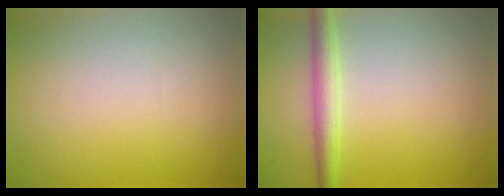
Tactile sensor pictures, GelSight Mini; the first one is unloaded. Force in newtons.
{"total": 2.7, "press": 2.7, "slide": 0.0}